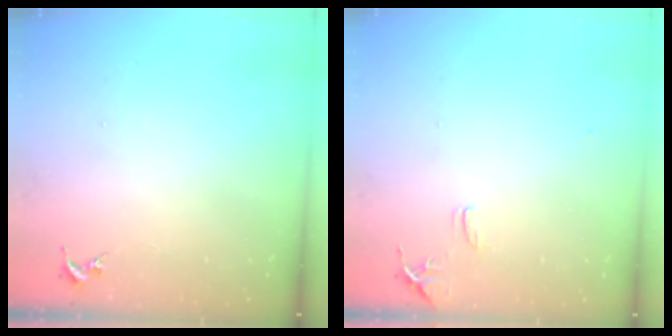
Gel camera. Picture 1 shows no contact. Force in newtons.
{"total": 7.7, "press": 7.7, "slide": 0.7}